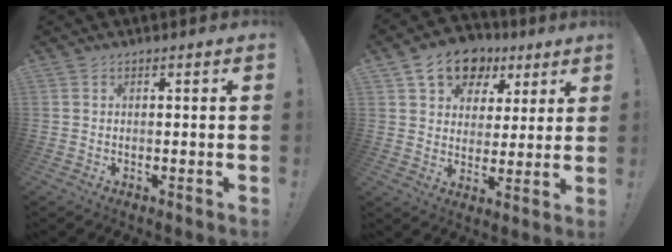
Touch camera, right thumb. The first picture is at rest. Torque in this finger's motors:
{"motor_torque": [0.52, 2.32, 0.39, -0.07, 0.01]}